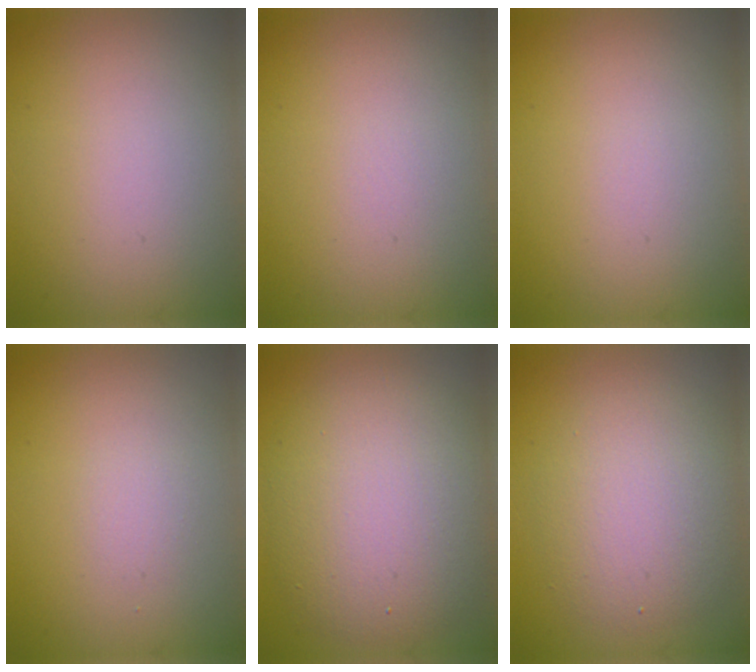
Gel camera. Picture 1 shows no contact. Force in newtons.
{"total": 0.0}
{"total": 0.0}
{"total": 0.8, "press": 0.8, "slide": 0.0}
{"total": 8.6, "press": 8.6, "slide": 0.6}
{"total": 4.7, "press": 4.7, "slide": 0.3}